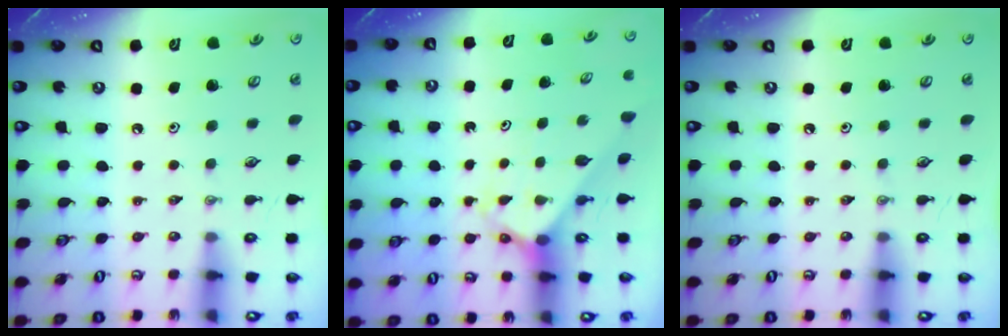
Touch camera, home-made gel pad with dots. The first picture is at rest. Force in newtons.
{"total": 2.6, "press": 2.6, "slide": 0.2}
{"total": 0.0}